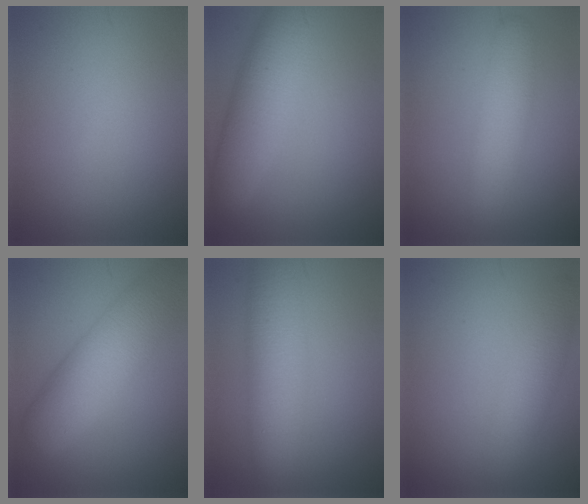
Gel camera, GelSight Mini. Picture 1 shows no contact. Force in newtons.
{"total": 6.1, "press": 6.1, "slide": 0.1}
{"total": 4.1, "press": 4.1, "slide": 0.2}
{"total": 7.6, "press": 7.6, "slide": 0.4}
{"total": 4.5, "press": 4.5, "slide": 0.1}
{"total": 3.5, "press": 3.5, "slide": 0.1}